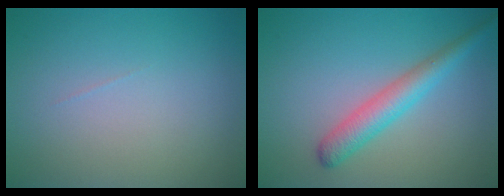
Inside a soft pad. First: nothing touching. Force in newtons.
{"total": 2.8, "press": 2.8, "slide": 0.2}